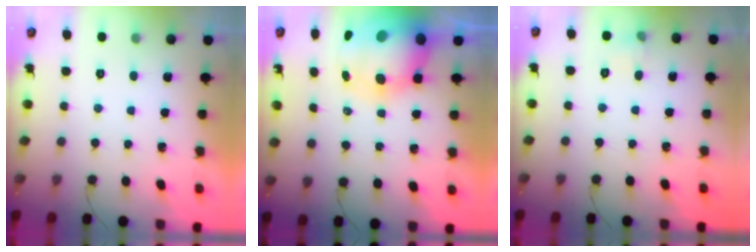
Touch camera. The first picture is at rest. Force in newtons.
{"total": 16.3, "press": 15.9, "slide": 3.8}
{"total": 3.9, "press": 3.8, "slide": 1.2}